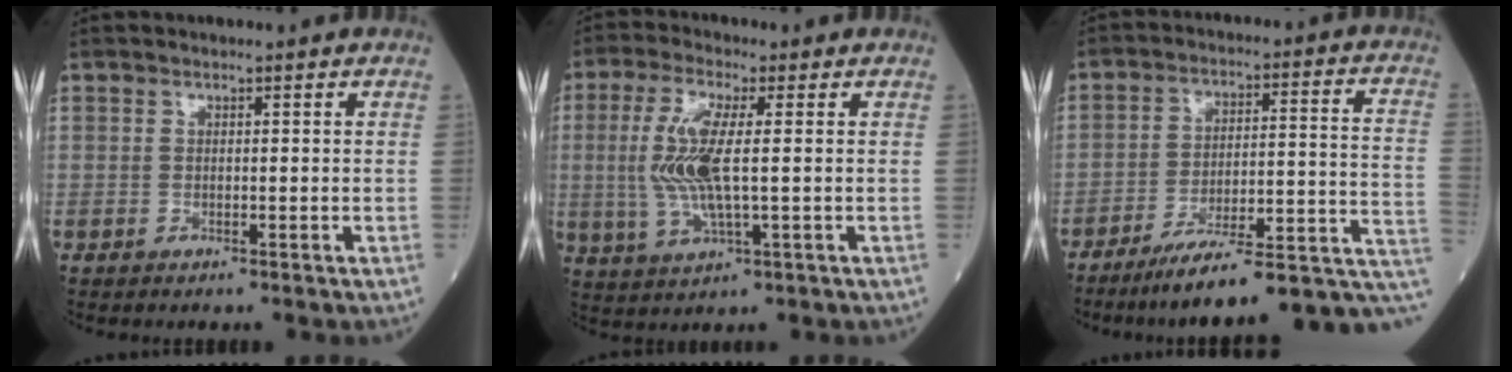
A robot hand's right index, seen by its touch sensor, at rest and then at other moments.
{"total": 8.7, "force": [0.4, 1.8, 8.5], "torque": [-0.195, -0.001, 0.007]}
{"total": 19.4, "force": [-13.6, 2.5, 13.7], "torque": [-0.135, 0.034, -0.202]}